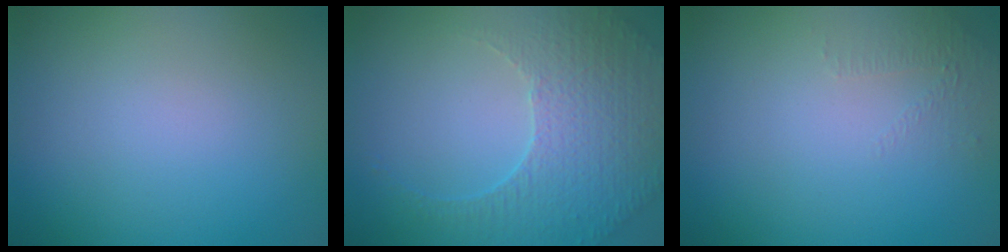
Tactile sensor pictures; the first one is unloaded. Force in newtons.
{"total": 5.3, "press": 3.7, "slide": 3.8}
{"total": 0.9, "press": 0.4, "slide": 0.8}